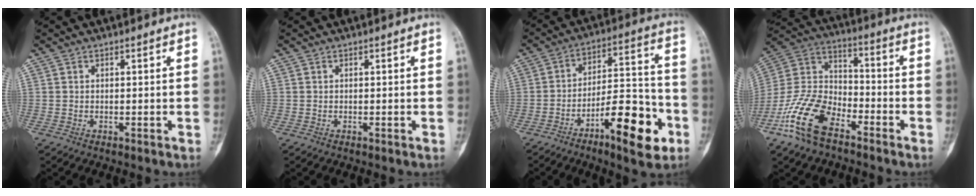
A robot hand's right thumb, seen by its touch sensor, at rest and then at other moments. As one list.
[{"total": 0.0}, {"total": 16.4, "force": [-7.9, 5.4, 13.4], "torque": [-0.186, 0.061, -0.121]}, {"total": 16.2, "force": [-9.6, 8.5, 9.9], "torque": [-0.199, 0.055, -0.195]}]